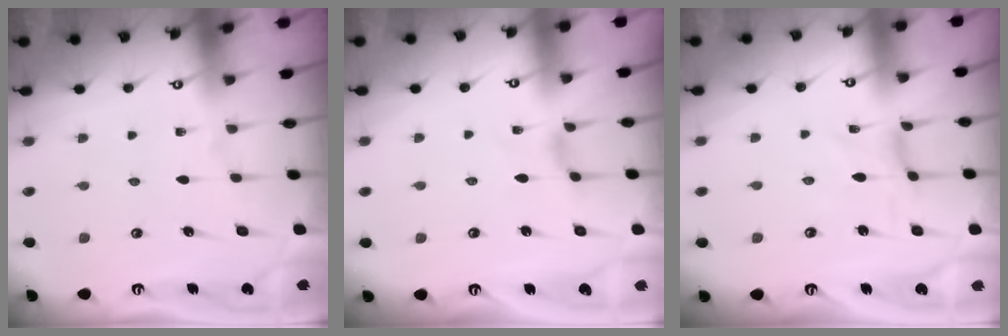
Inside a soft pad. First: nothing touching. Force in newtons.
{"total": 1.2, "press": 1.2, "slide": 0.4}
{"total": 0.0}